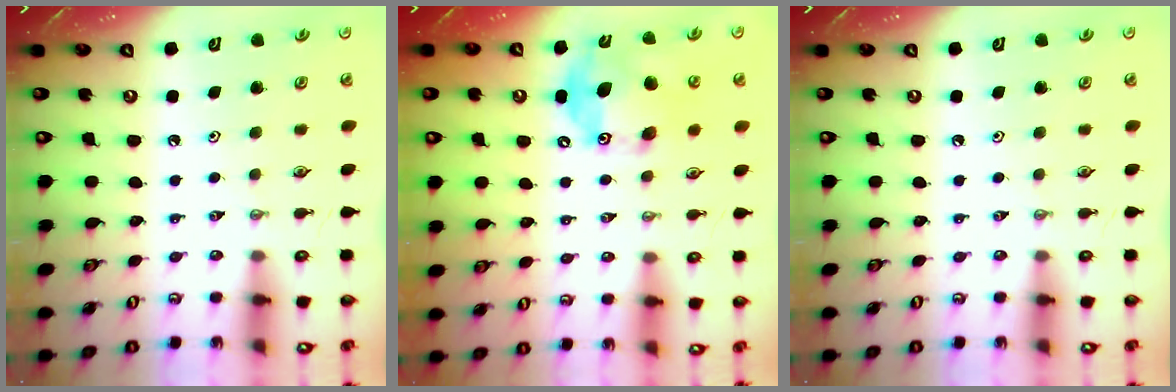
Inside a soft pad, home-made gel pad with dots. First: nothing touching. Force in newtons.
{"total": 16.4, "press": 16.4, "slide": 0.3}
{"total": 0.0}